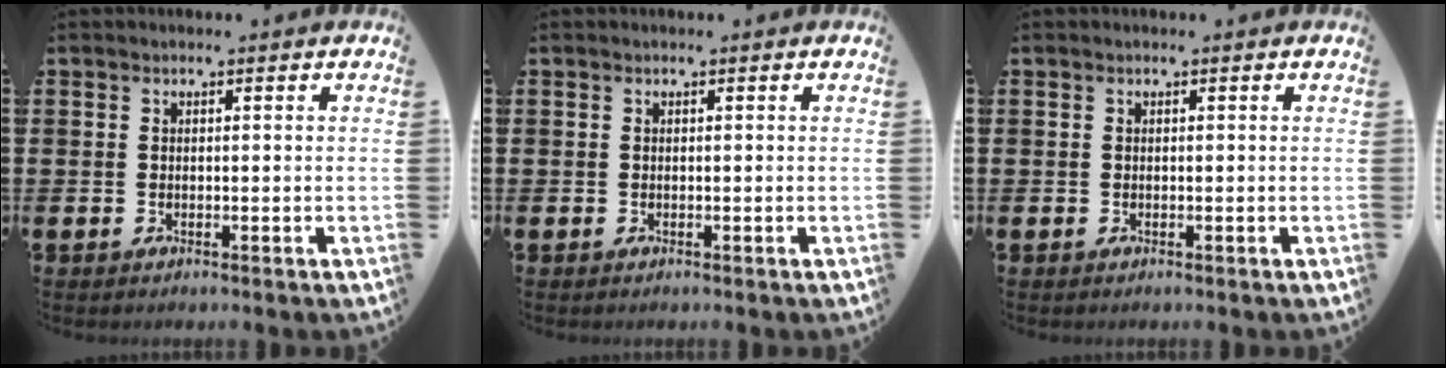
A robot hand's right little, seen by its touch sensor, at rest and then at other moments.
{"total": 0.0}
{"total": 0.0}